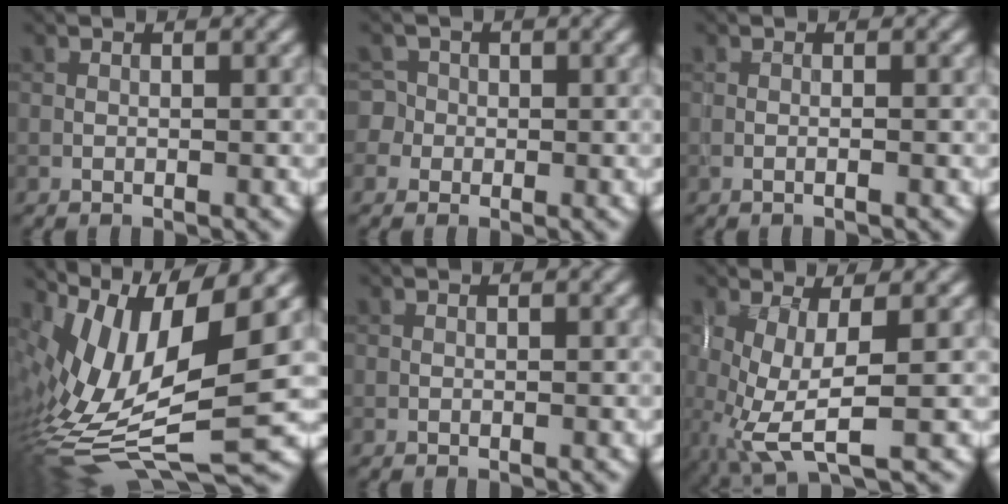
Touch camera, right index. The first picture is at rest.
{"total": 3.5, "force": [0.1, 3.4, 1.0], "torque": [0.005, 0.025, -0.023]}
{"total": 0.7, "force": [-0.2, 0.0, 0.7], "torque": [-0.012, -0.003, -0.009]}
{"total": 13.6, "force": [1.3, 4.4, 12.8], "torque": [-0.260, -0.002, 0.043]}
{"total": 0.0}
{"total": 5.9, "force": [-0.9, 1.8, 5.6], "torque": [-0.126, -0.011, -0.014]}